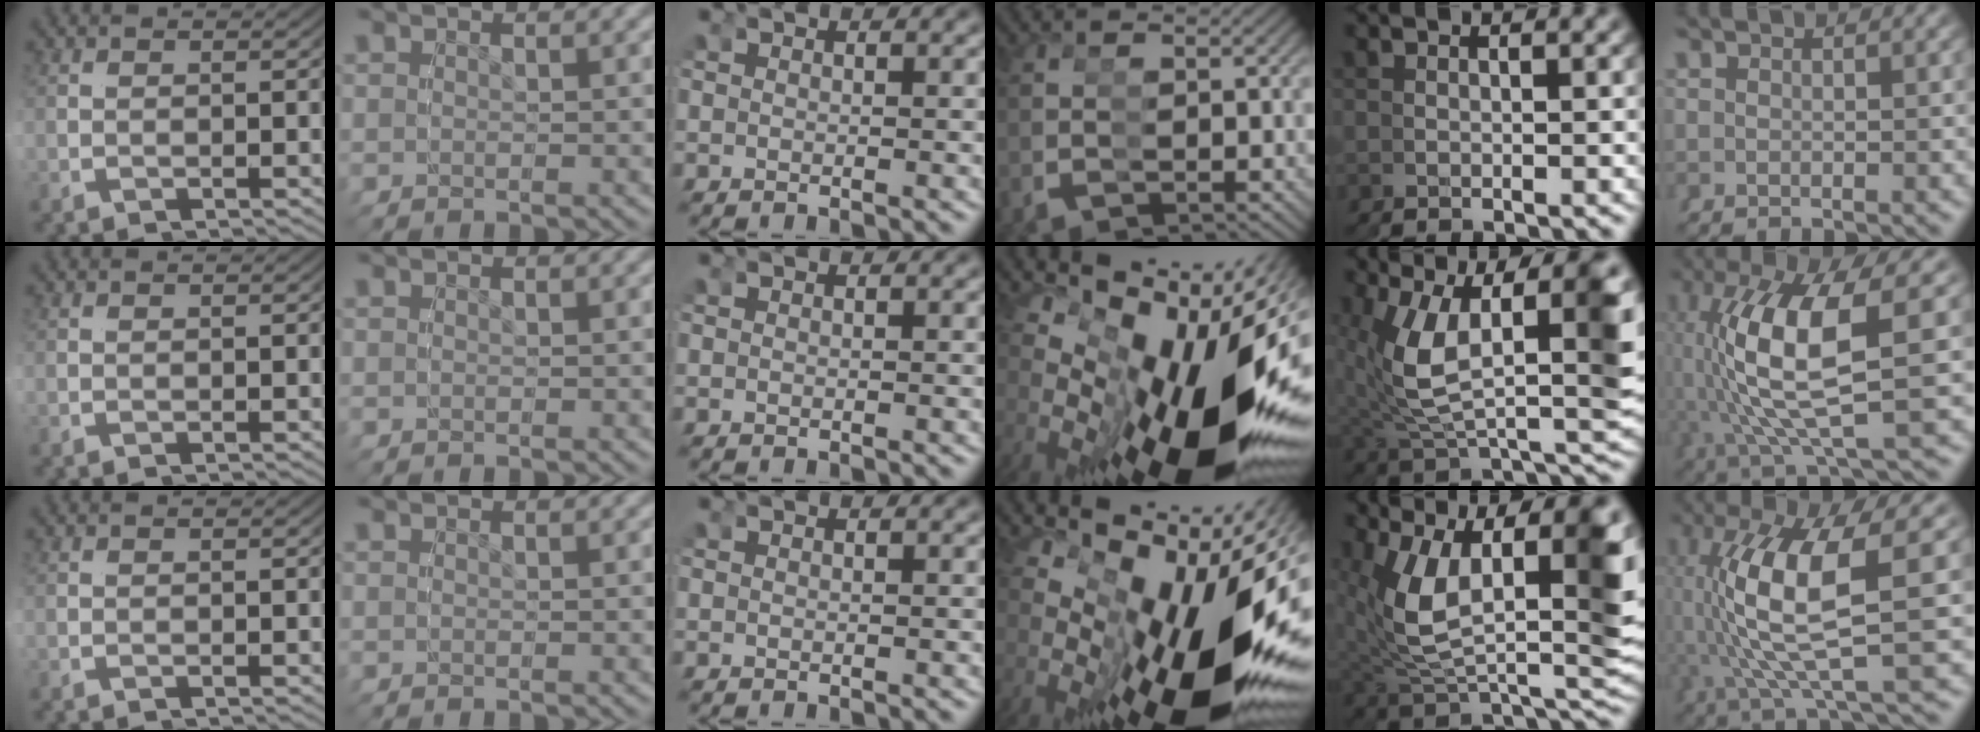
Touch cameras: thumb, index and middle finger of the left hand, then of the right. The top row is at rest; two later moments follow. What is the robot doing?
{"motion": "grasp_and_lifting", "object": "legos"}